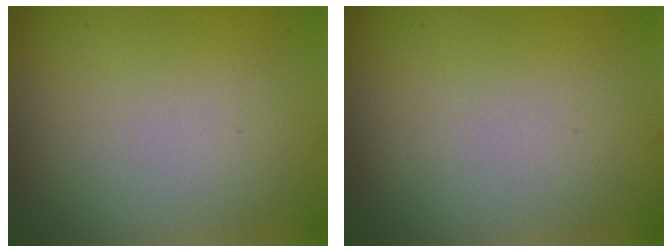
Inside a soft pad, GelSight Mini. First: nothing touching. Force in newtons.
{"total": 0.0}